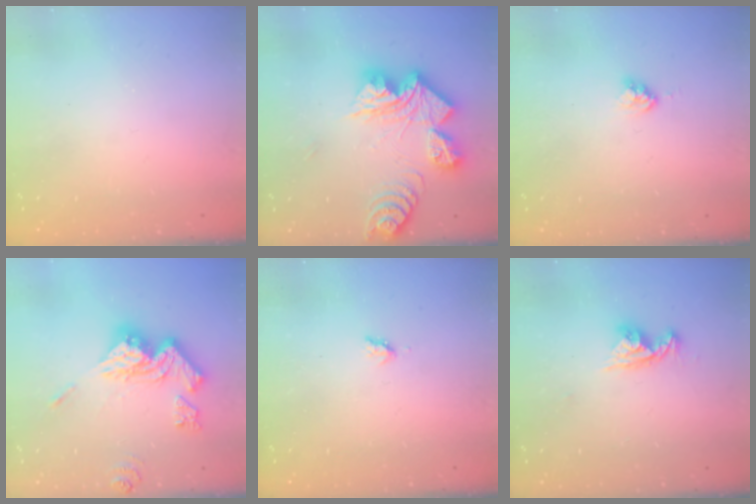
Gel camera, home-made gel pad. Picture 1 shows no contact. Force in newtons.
{"total": 19.1, "press": 19.0, "slide": 2.0}
{"total": 2.4, "press": 2.3, "slide": 0.4}
{"total": 18.9, "press": 18.8, "slide": 1.9}
{"total": 2.4, "press": 2.4, "slide": 0.4}
{"total": 8.3, "press": 8.3, "slide": 0.9}